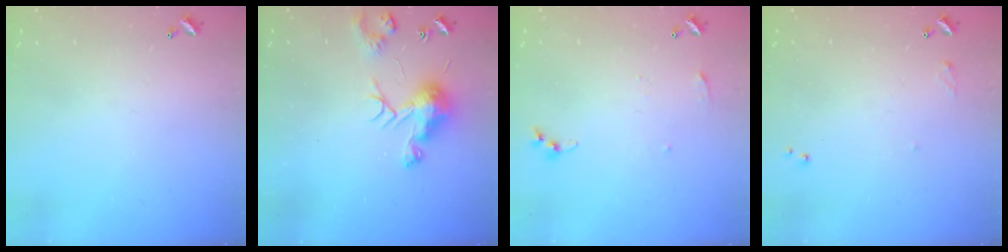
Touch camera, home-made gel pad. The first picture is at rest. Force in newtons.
{"total": 8.8, "press": 8.8, "slide": 0.0}
{"total": 5.1, "press": 5.0, "slide": 0.6}
{"total": 6.5, "press": 6.5, "slide": 0.7}